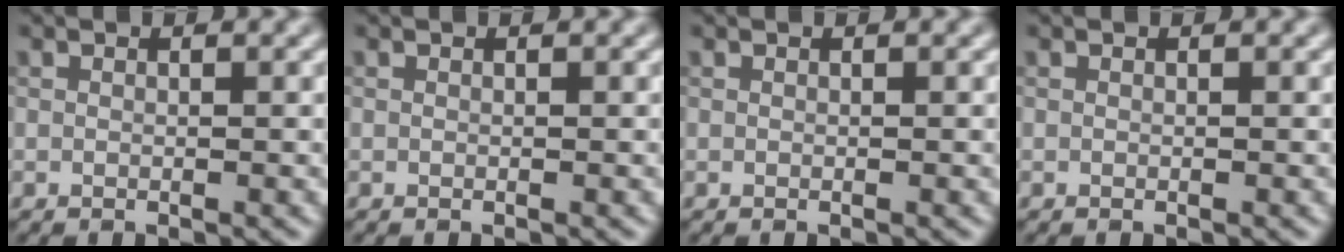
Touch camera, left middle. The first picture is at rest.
{"total": 0.0}
{"total": 0.0}
{"total": 0.0}